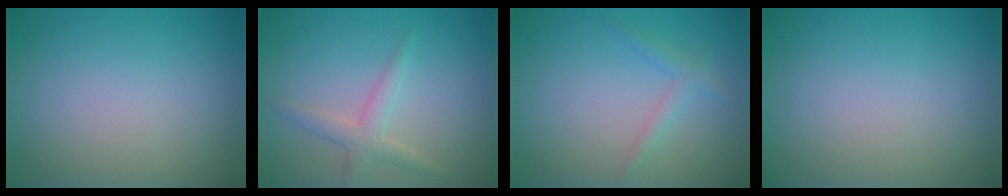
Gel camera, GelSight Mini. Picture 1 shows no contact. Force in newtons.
{"total": 2.2, "press": 2.1, "slide": 0.1}
{"total": 1.4, "press": 1.4, "slide": 0.1}
{"total": 0.0}